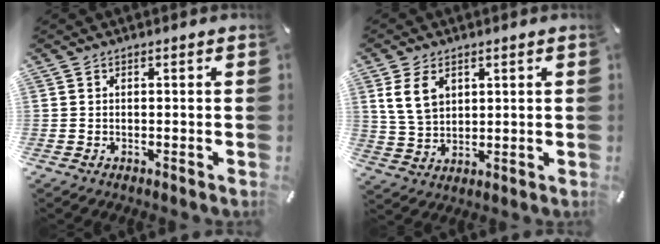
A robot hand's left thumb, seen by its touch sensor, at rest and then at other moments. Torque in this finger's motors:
{"motor_torque": [1.27, 1.46, 0.91, -0.67, 0.24]}